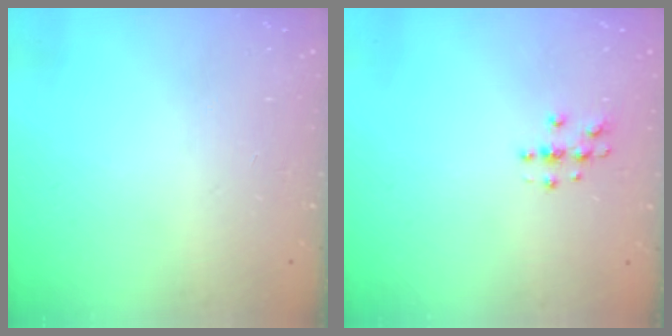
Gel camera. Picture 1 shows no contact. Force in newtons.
{"total": 3.9, "press": 3.9, "slide": 0.4}